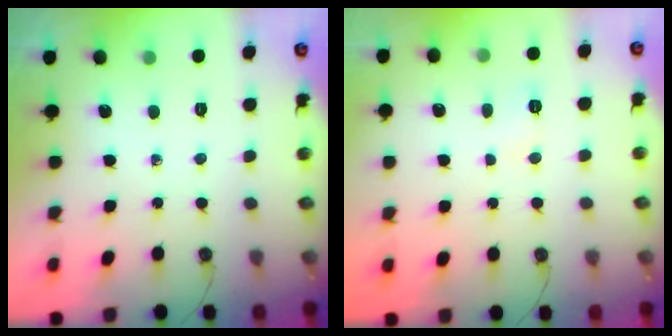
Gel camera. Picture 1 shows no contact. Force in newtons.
{"total": 3.7, "press": 3.6, "slide": 0.9}